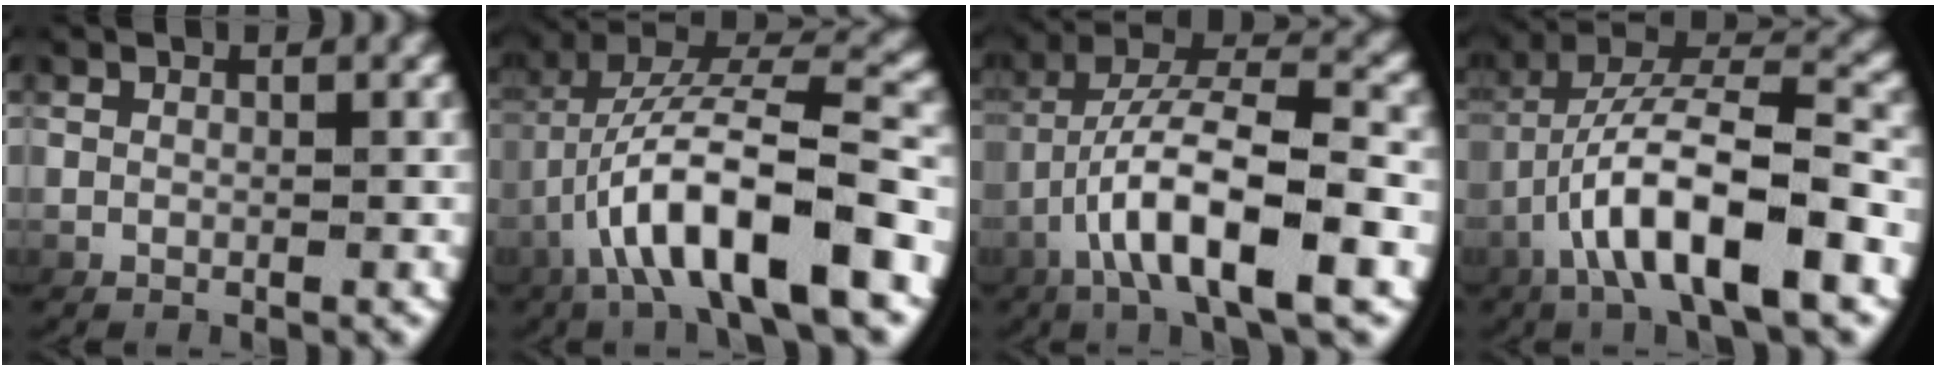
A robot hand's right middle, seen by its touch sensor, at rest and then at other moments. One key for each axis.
{"total": 7.9, "fx": -1.7, "fy": 2.1, "fz": 7.4, "tx": -0.125, "ty": 0.002, "tz": -0.020}
{"total": 7.5, "fx": -1.0, "fy": 2.3, "fz": 7.0, "tx": -0.131, "ty": -0.003, "tz": -0.010}
{"total": 7.2, "fx": -1.7, "fy": 2.2, "fz": 6.6, "tx": -0.118, "ty": -0.002, "tz": -0.018}